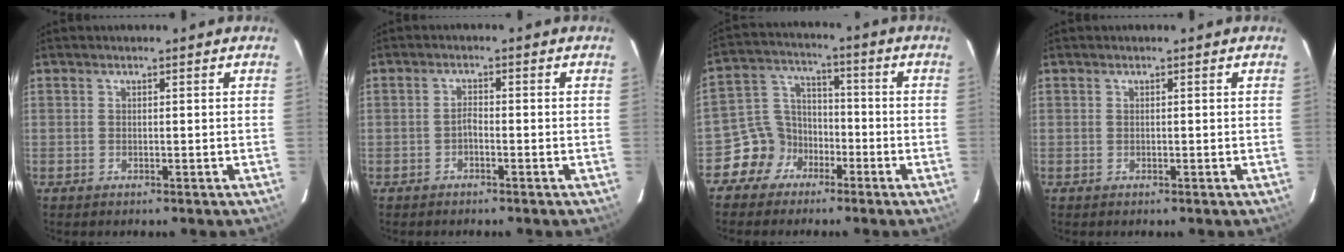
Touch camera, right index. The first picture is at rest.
{"total": 1.3, "force": [-1.0, 0.4, 0.7], "torque": [-0.014, 0.005, -0.020]}
{"total": 8.0, "force": [-4.9, 6.2, 0.9], "torque": [-0.026, 0.039, -0.096]}
{"total": 0.0}